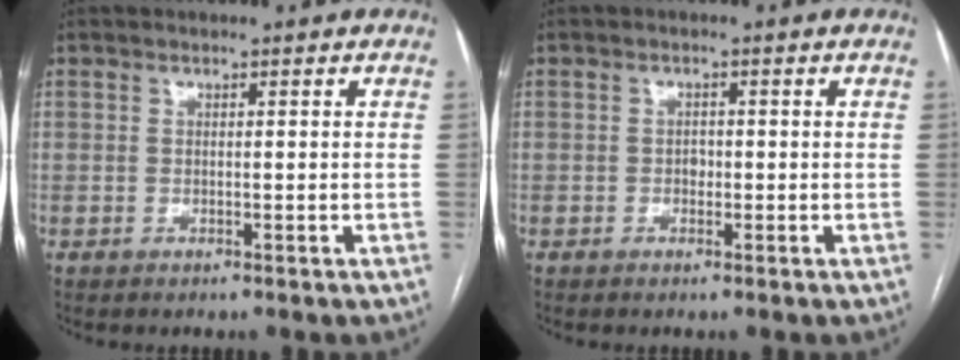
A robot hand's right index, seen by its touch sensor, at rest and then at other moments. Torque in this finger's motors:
{"motor_torque": [0.68, 0.14, 0.00, 0.03]}